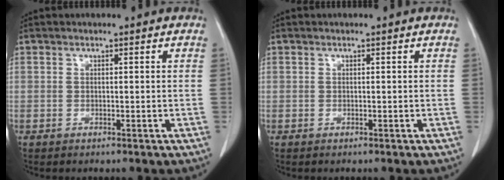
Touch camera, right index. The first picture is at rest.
{"total": 0.0}